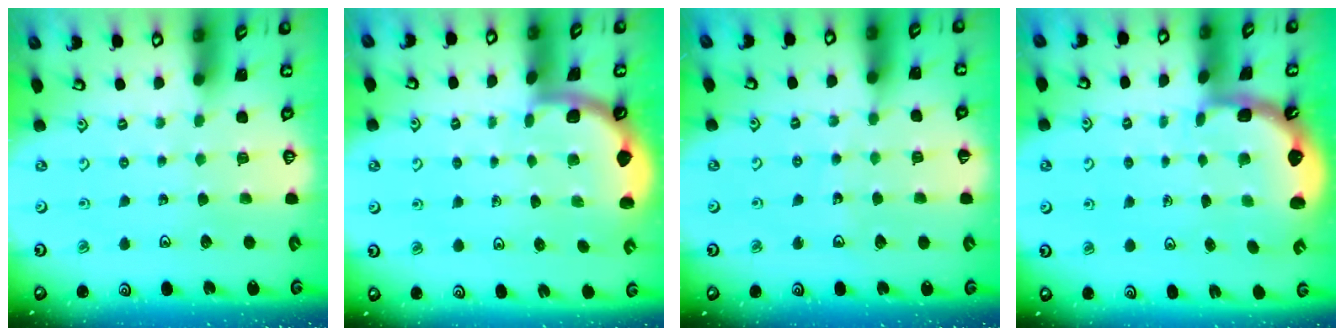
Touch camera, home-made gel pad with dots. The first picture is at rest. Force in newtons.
{"total": 1.7, "press": 1.7, "slide": 0.0}
{"total": 6.2, "press": 5.8, "slide": 2.2}
{"total": 2.4, "press": 1.7, "slide": 1.8}